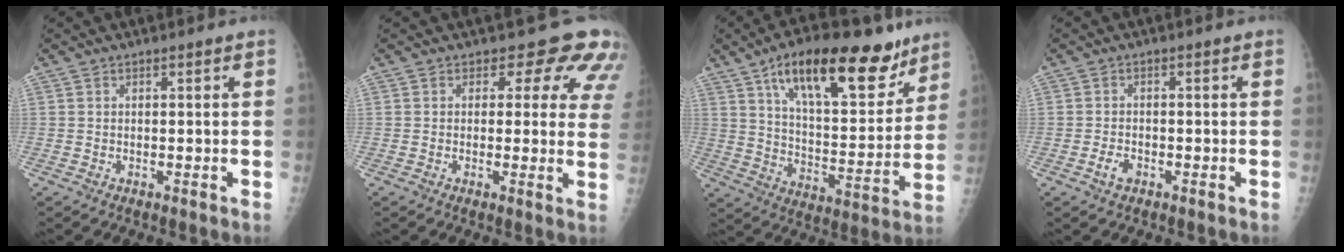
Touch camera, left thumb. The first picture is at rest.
{"total": 9.3, "force": [6.3, 5.3, 4.1], "torque": [-0.001, -0.023, 0.044]}
{"total": 24.4, "force": [14.6, 9.8, 16.8], "torque": [-0.216, -0.045, 0.235]}
{"total": 2.6, "force": [-1.4, 1.6, 1.4], "torque": [-0.026, 0.009, -0.025]}